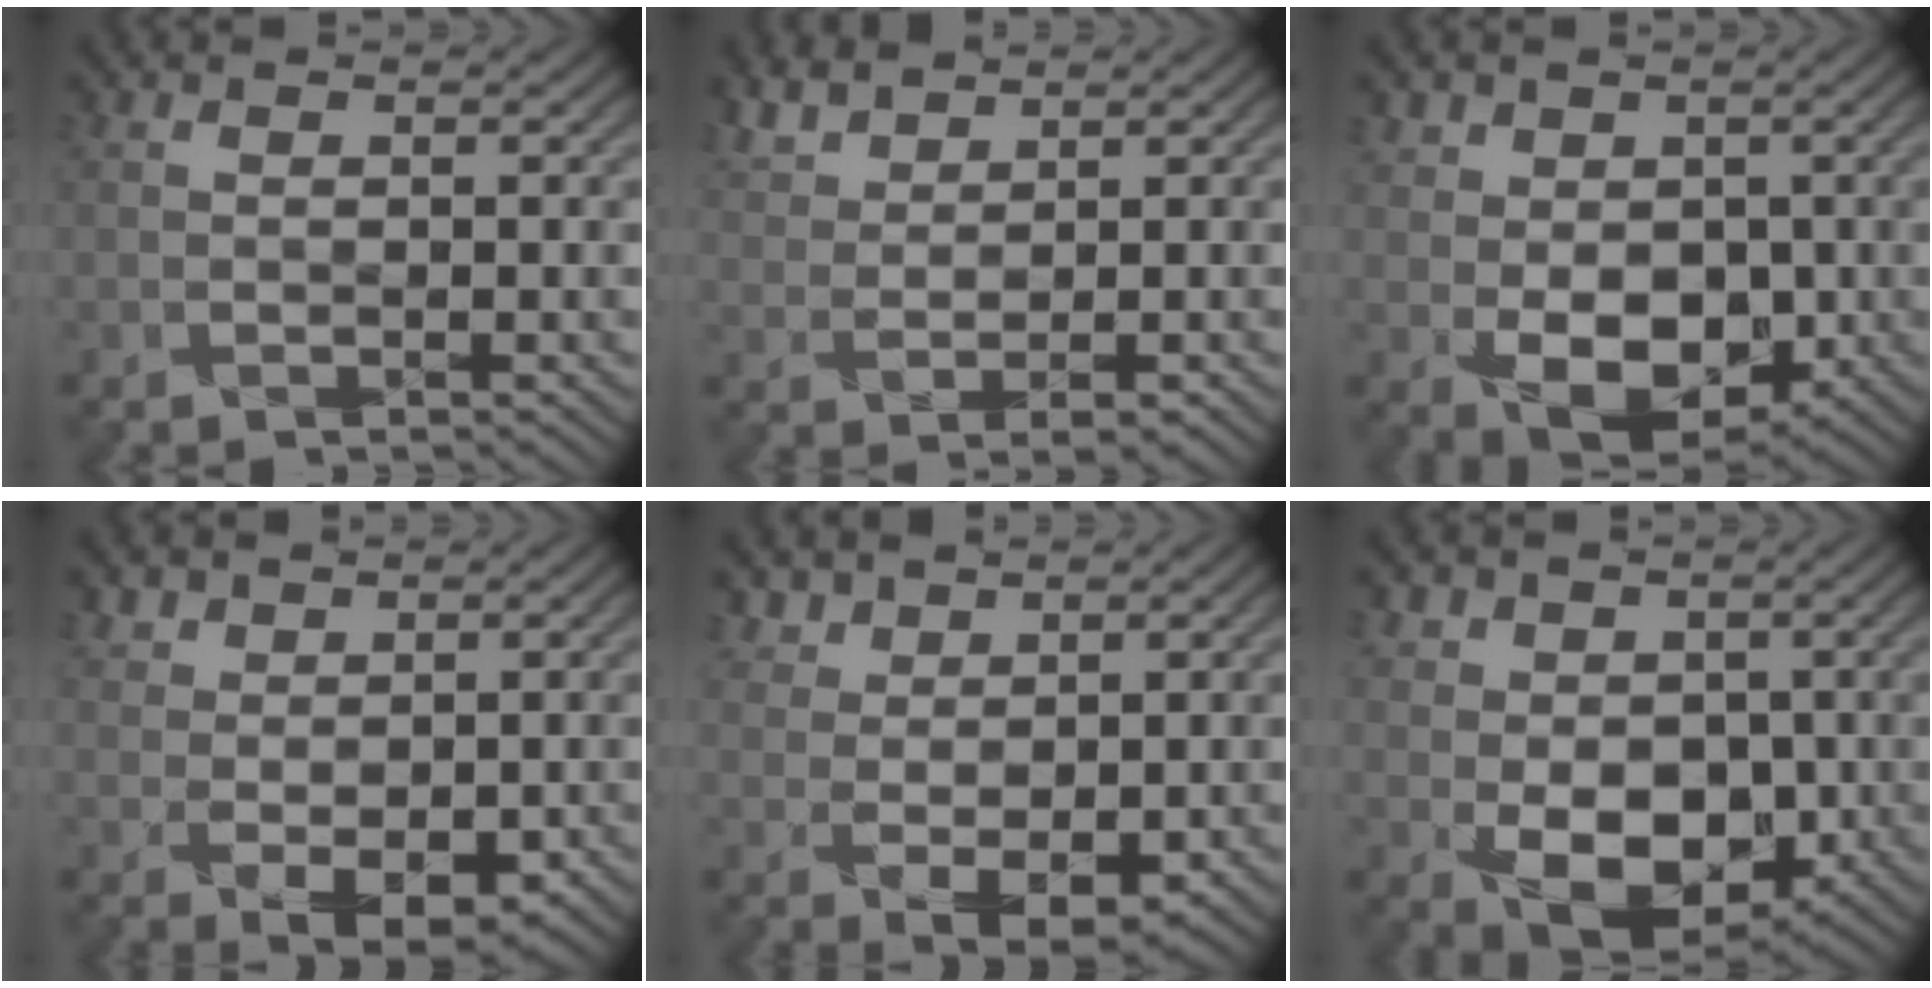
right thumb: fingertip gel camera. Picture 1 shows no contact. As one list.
[{"total": 3.8, "force": [3.0, 1.5, 1.7], "torque": [-0.050, 0.009, 0.068]}, {"total": 6.9, "force": [0.2, 5.6, 4.0], "torque": [-0.087, -0.012, 0.006]}, {"total": 4.0, "force": [1.3, 2.9, 2.4], "torque": [-0.052, -0.007, 0.031]}, {"total": 4.4, "force": [2.4, 2.8, 2.3], "torque": [-0.052, -0.006, 0.056]}, {"total": 8.1, "force": [0.1, 6.5, 4.9], "torque": [-0.101, -0.014, 0.004]}]